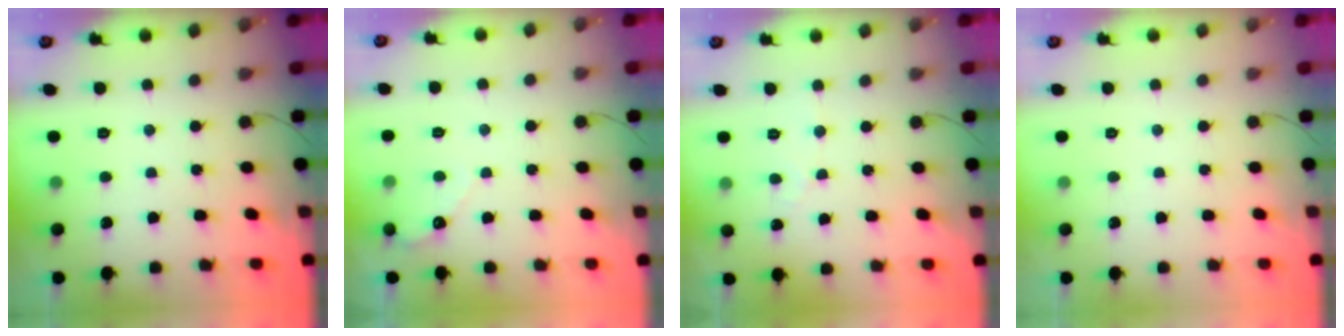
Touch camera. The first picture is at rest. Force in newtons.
{"total": 2.2, "press": 2.2, "slide": 0.1}
{"total": 2.4, "press": 2.4, "slide": 0.2}
{"total": 0.0}